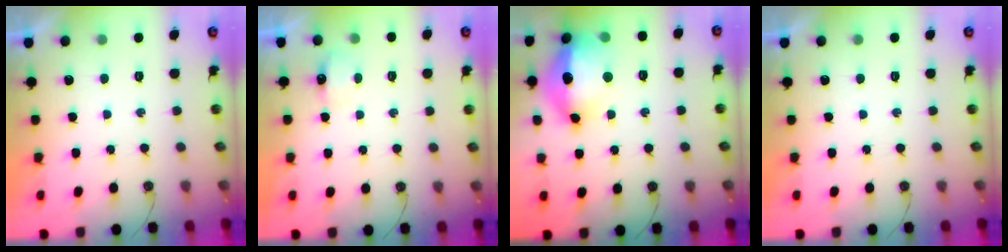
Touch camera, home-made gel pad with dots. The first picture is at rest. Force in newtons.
{"total": 3.7, "press": 3.7, "slide": 0.5}
{"total": 18.6, "press": 18.3, "slide": 3.1}
{"total": 0.0}